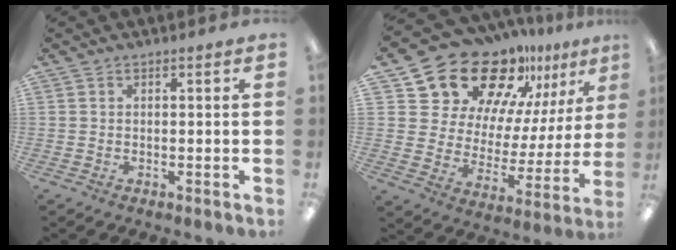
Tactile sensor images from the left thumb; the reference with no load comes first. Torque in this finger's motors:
{"motor_torque": [2.12, 2.16, 1.38, -1.39, 0.02]}